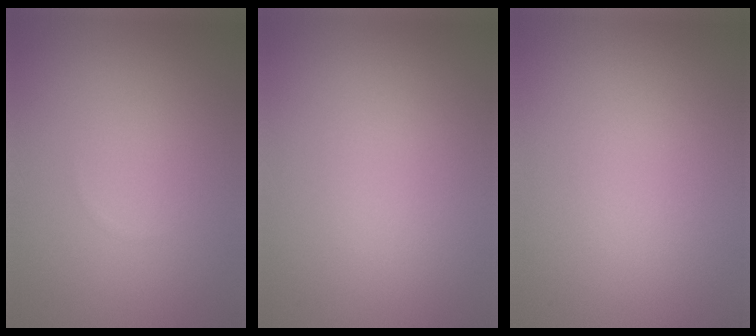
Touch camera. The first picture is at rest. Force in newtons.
{"total": 0.0}
{"total": 0.0}